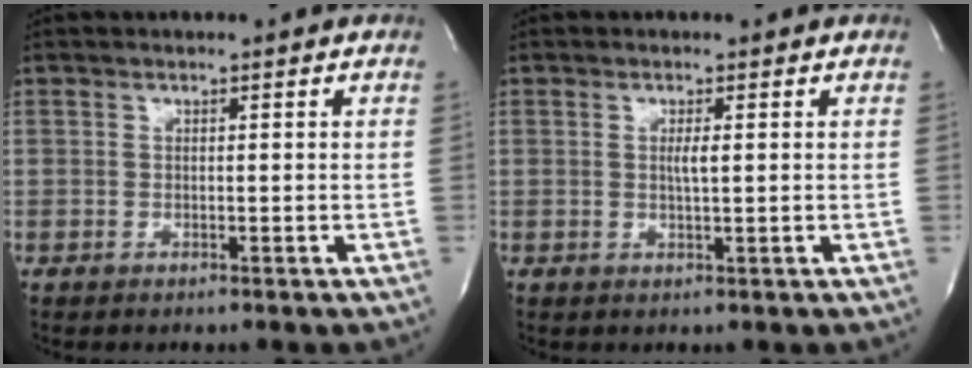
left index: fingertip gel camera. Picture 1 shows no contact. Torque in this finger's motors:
{"motor_torque": [0.18, 0.06, 0.01, 0.02]}